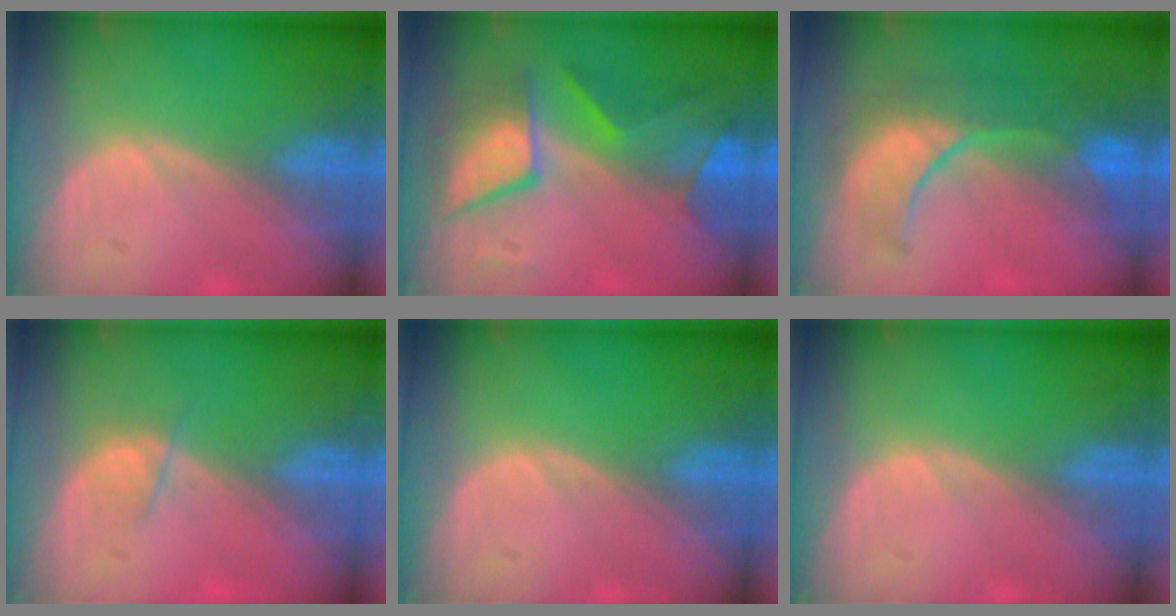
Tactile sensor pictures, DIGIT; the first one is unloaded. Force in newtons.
{"total": 8.6, "press": 8.5, "slide": 0.4}
{"total": 10.0, "press": 9.1, "slide": 4.2}
{"total": 1.9, "press": 1.7, "slide": 0.8}
{"total": 0.0}
{"total": 0.0}